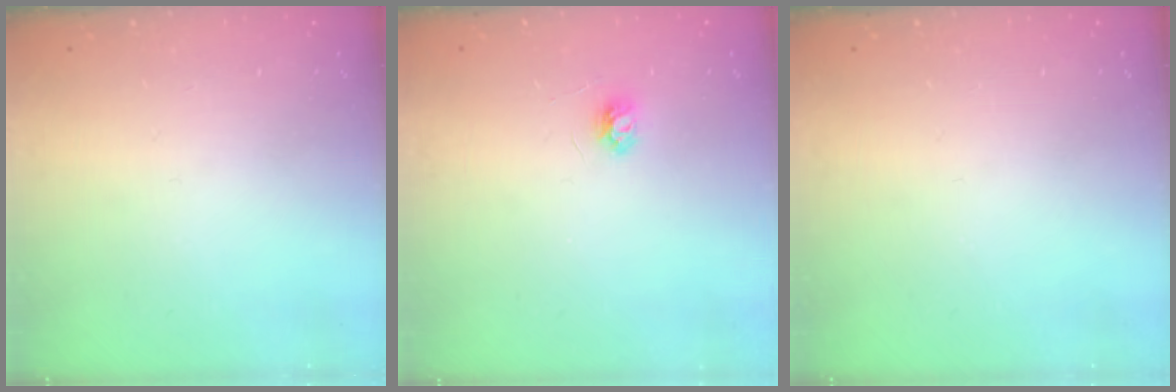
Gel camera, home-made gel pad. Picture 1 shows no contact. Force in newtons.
{"total": 3.3, "press": 3.3, "slide": 0.4}
{"total": 0.0}